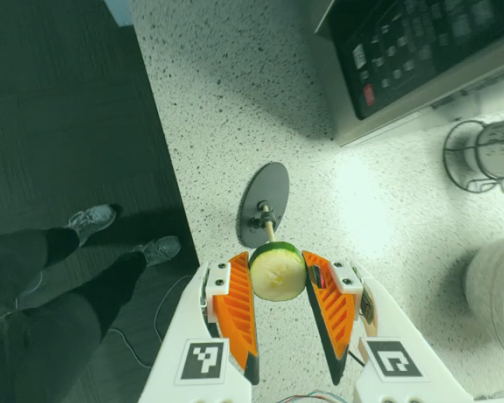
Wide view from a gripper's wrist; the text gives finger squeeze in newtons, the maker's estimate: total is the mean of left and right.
{"total": 9.6, "left": 9.6, "right": 9.6}